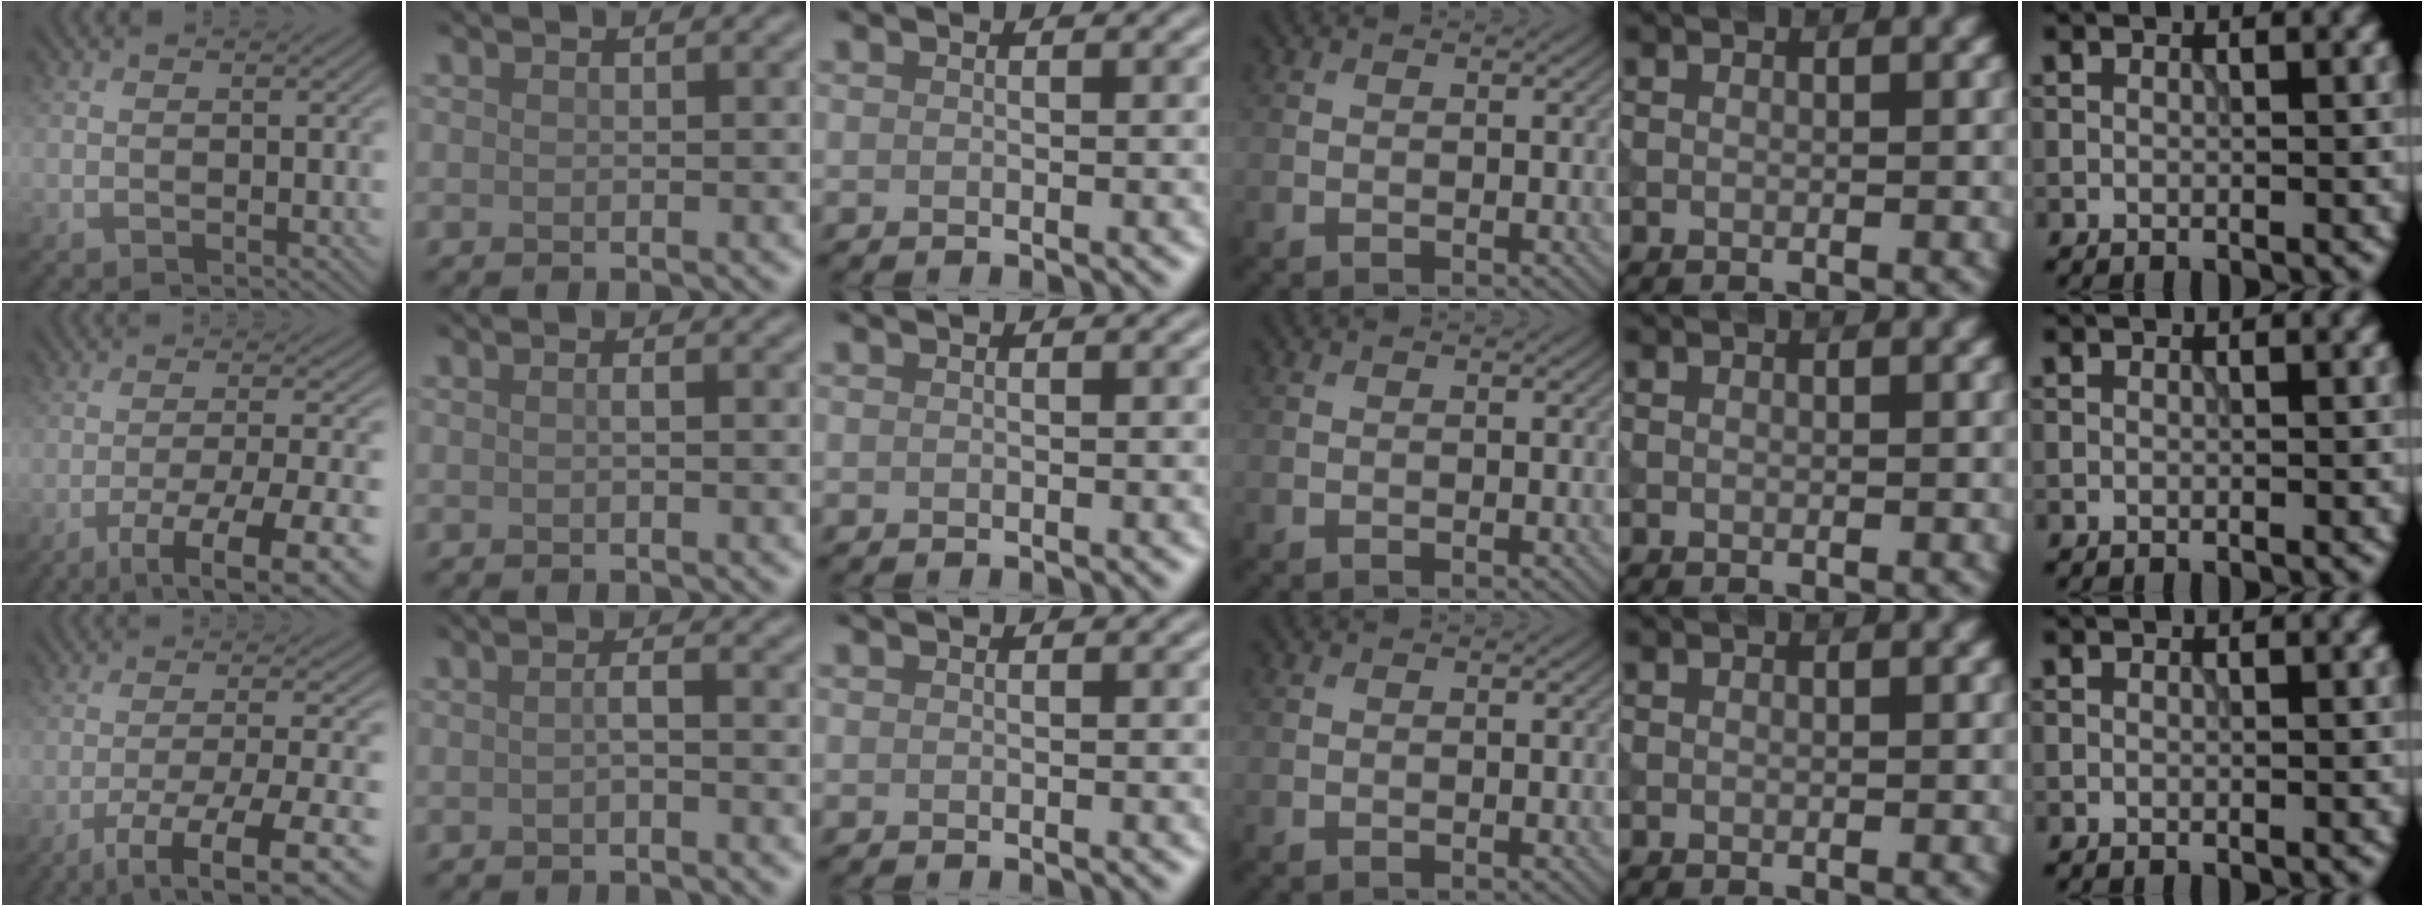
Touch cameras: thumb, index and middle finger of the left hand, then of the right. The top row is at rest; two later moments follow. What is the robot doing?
{"motion": "extract", "object": "tissue"}